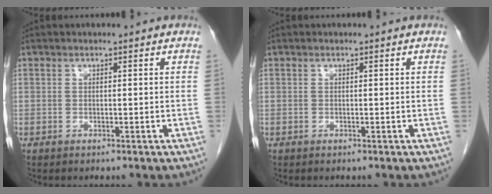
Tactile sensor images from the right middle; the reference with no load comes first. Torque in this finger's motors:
{"motor_torque": [0.00, 0.00, 0.00, 0.00]}